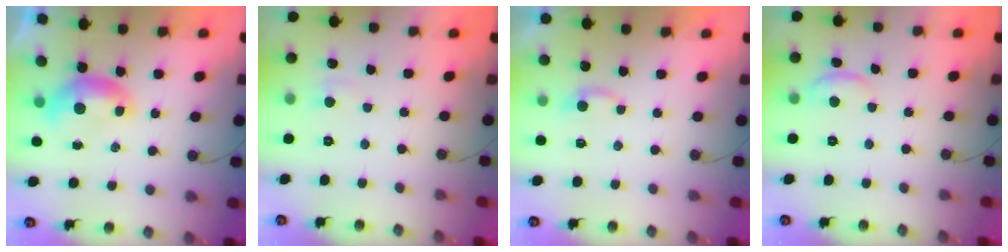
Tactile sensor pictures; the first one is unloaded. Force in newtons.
{"total": 2.7, "press": 2.7, "slide": 0.3}
{"total": 3.7, "press": 3.6, "slide": 0.4}
{"total": 0.8, "press": 0.5, "slide": 0.6}